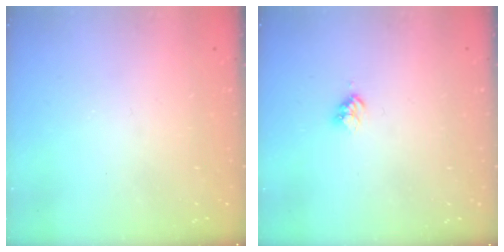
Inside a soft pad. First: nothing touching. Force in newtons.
{"total": 3.0, "press": 3.0, "slide": 0.4}